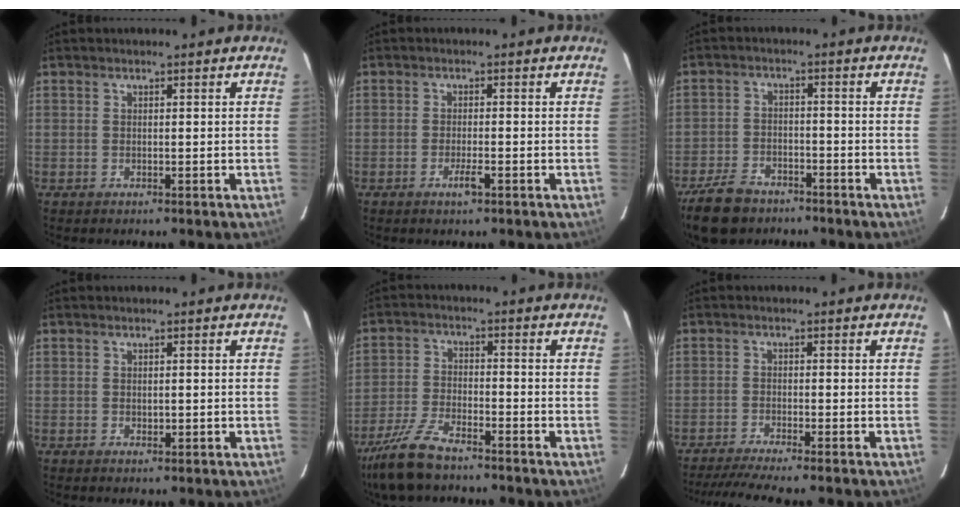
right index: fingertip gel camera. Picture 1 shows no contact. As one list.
[{"total": 2.0, "force": [-1.1, 0.2, 1.7], "torque": [-0.031, -0.002, -0.018]}, {"total": 7.9, "force": [-6.0, 4.2, 3.1], "torque": [-0.072, -0.007, -0.103]}, {"total": 0.9, "force": [0.0, 0.5, 0.7], "torque": [-0.013, -0.001, 0.002]}, {"total": 8.3, "force": [-6.6, 2.0, 4.7], "torque": [-0.103, -0.018, -0.125]}, {"total": 8.1, "force": [-7.0, -0.7, 4.0], "torque": [-0.055, -0.018, -0.112]}]